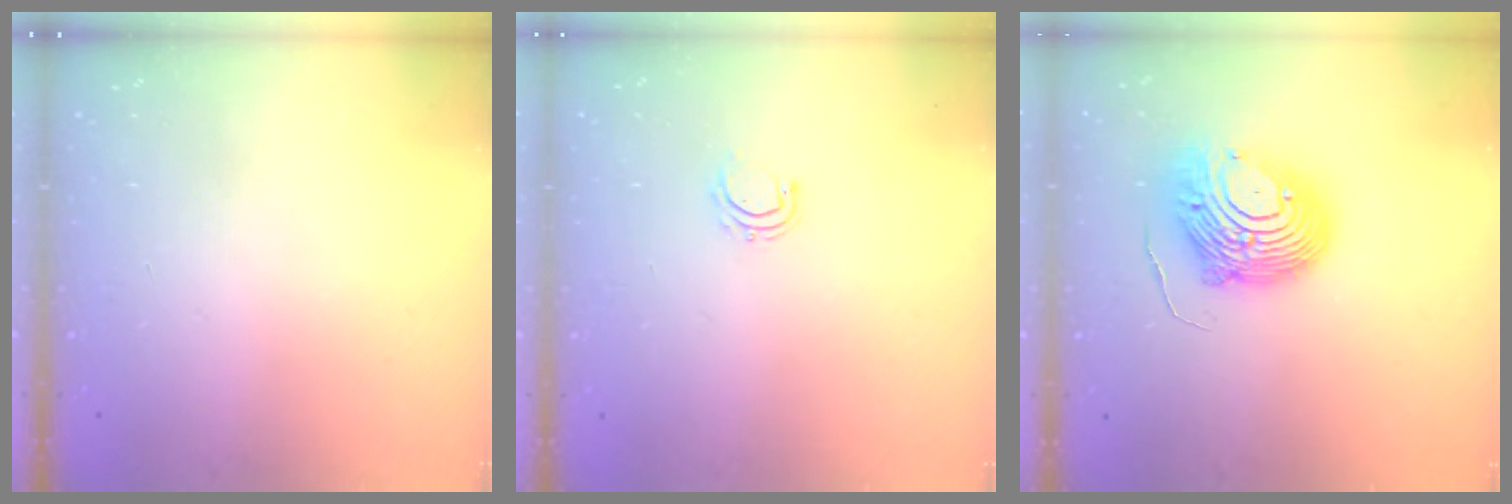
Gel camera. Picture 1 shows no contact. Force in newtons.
{"total": 4.8, "press": 4.7, "slide": 0.7}
{"total": 12.3, "press": 12.2, "slide": 1.2}